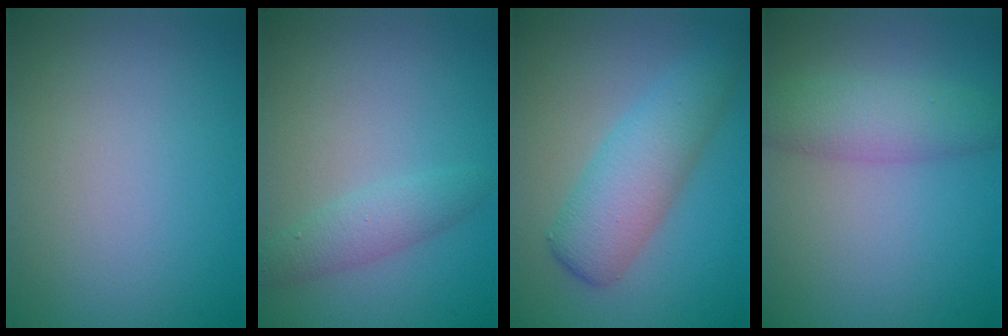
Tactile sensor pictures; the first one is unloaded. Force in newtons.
{"total": 2.3, "press": 2.3, "slide": 0.1}
{"total": 5.0, "press": 5.0, "slide": 0.2}
{"total": 4.0, "press": 4.0, "slide": 0.0}